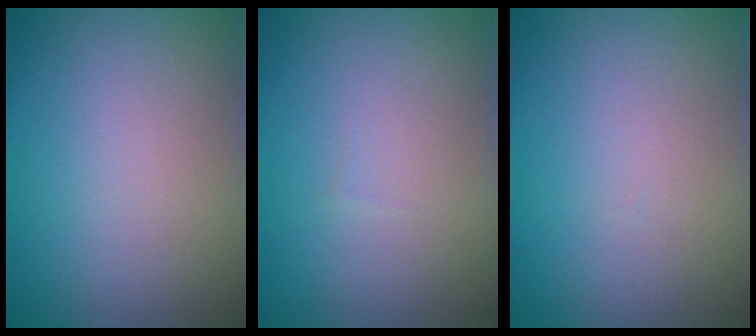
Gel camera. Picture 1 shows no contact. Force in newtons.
{"total": 0.0}
{"total": 0.0}